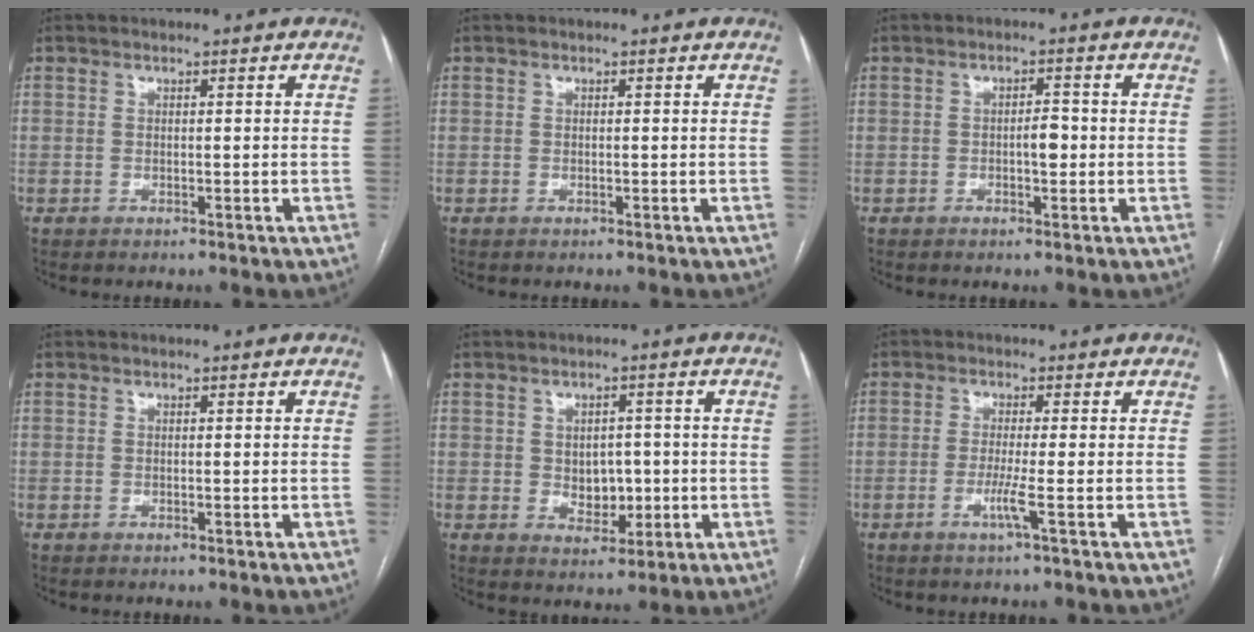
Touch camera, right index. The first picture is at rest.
{"total": 0.0}
{"total": 2.6, "force": [-0.4, 1.0, 2.4], "torque": [-0.036, 0.004, -0.006]}
{"total": 0.0}
{"total": 4.9, "force": [-0.3, 3.5, 3.5], "torque": [-0.041, 0.004, 0.007]}
{"total": 1.4, "force": [-0.6, -0.3, 1.3], "torque": [-0.025, -0.001, -0.013]}